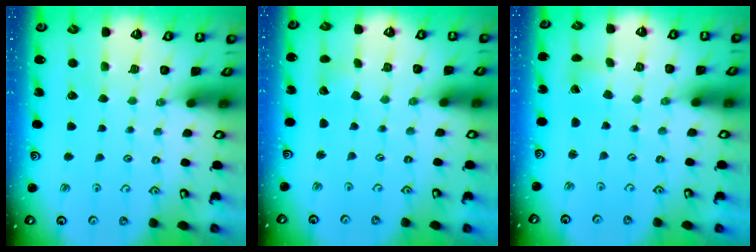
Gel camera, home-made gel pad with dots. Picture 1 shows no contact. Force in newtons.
{"total": 1.4, "press": 1.4, "slide": 0.1}
{"total": 1.3, "press": 1.3, "slide": 0.1}